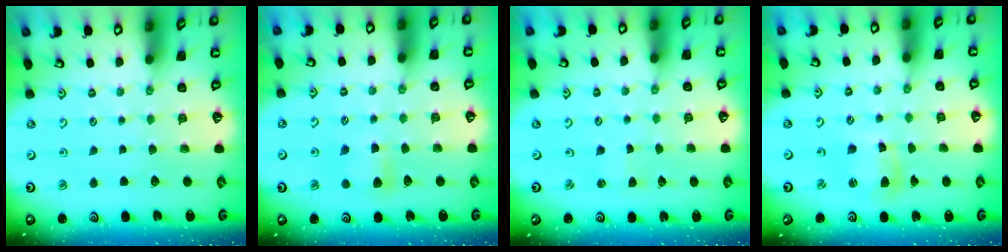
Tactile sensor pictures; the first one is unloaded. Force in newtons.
{"total": 5.4, "press": 5.4, "slide": 0.8}
{"total": 1.6, "press": 1.6, "slide": 0.1}
{"total": 6.7, "press": 6.6, "slide": 1.1}